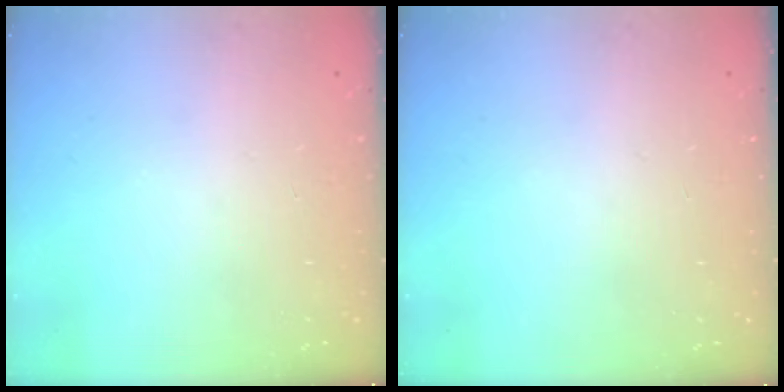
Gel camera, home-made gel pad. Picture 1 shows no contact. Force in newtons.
{"total": 0.0}